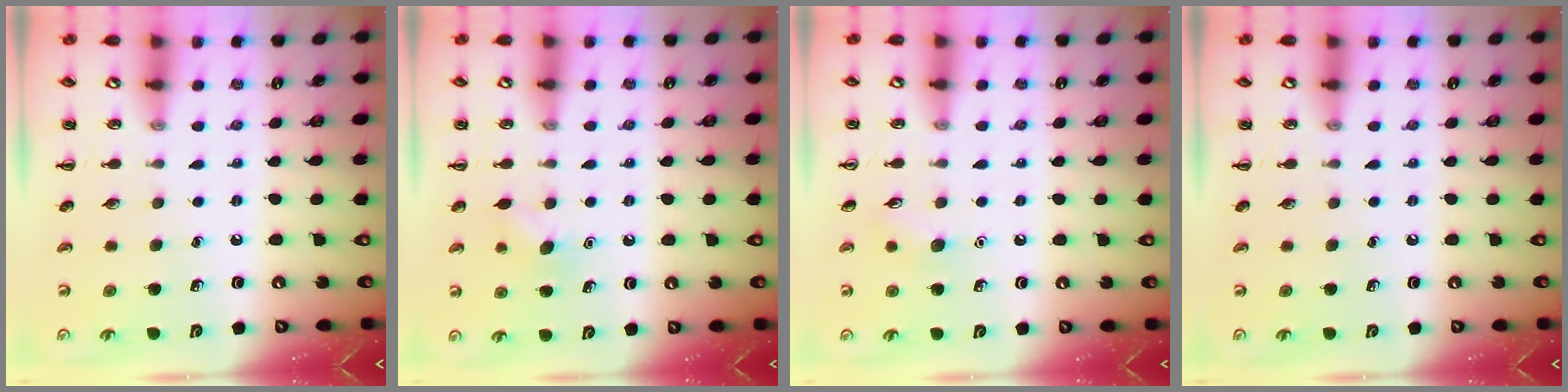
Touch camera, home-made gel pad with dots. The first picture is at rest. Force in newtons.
{"total": 6.2, "press": 6.0, "slide": 1.5}
{"total": 6.3, "press": 6.1, "slide": 1.6}
{"total": 0.0}